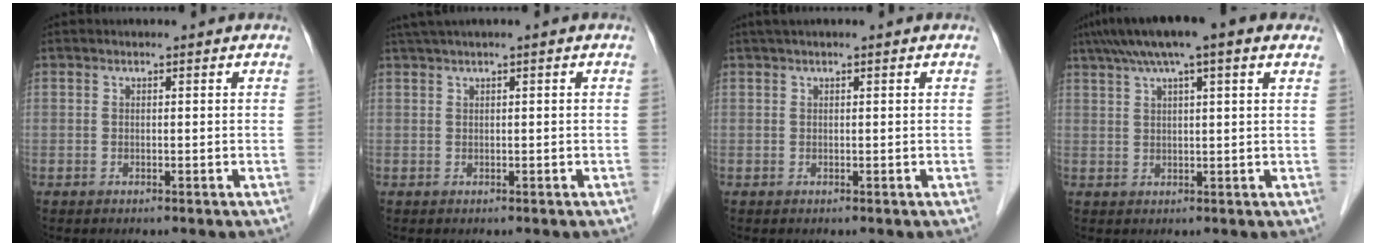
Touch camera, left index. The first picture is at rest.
{"total": 2.0, "force": [1.1, -0.2, 1.6], "torque": [-0.041, 0.020, 0.027]}
{"total": 1.4, "force": [1.2, 0.1, 0.9], "torque": [-0.014, 0.023, 0.023]}
{"total": 11.1, "force": [7.2, 1.3, 8.4], "torque": [-0.134, 0.047, 0.106]}